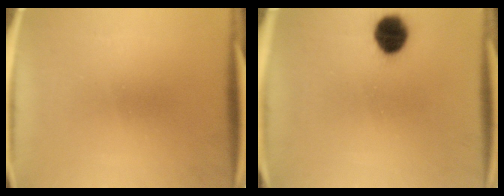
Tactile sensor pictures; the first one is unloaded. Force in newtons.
{"total": 7.6}